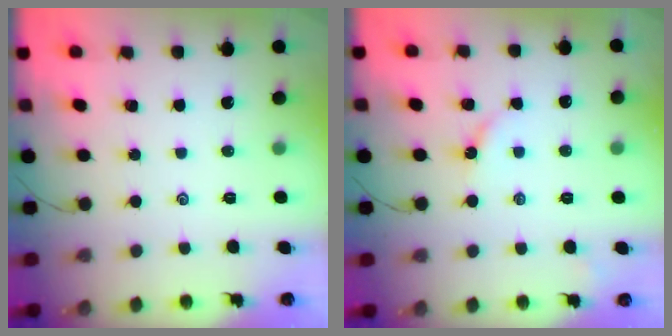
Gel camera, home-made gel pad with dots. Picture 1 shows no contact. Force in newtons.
{"total": 2.9, "press": 2.9, "slide": 0.5}